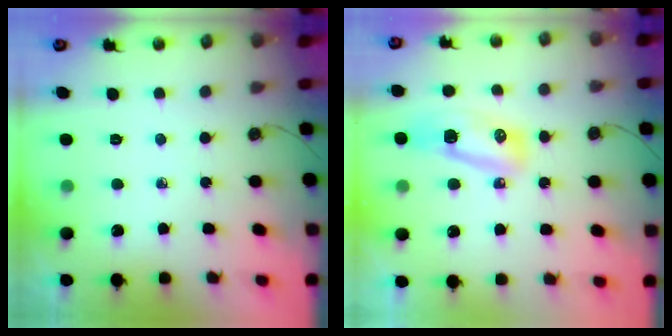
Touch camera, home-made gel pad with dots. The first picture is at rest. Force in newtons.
{"total": 16.9, "press": 12.4, "slide": 11.5}